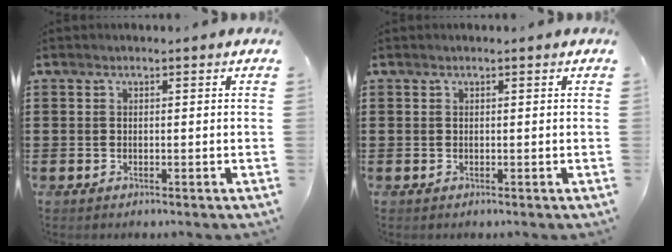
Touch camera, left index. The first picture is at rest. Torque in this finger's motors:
{"motor_torque": [-0.70, 0.80, -0.05, -0.01]}